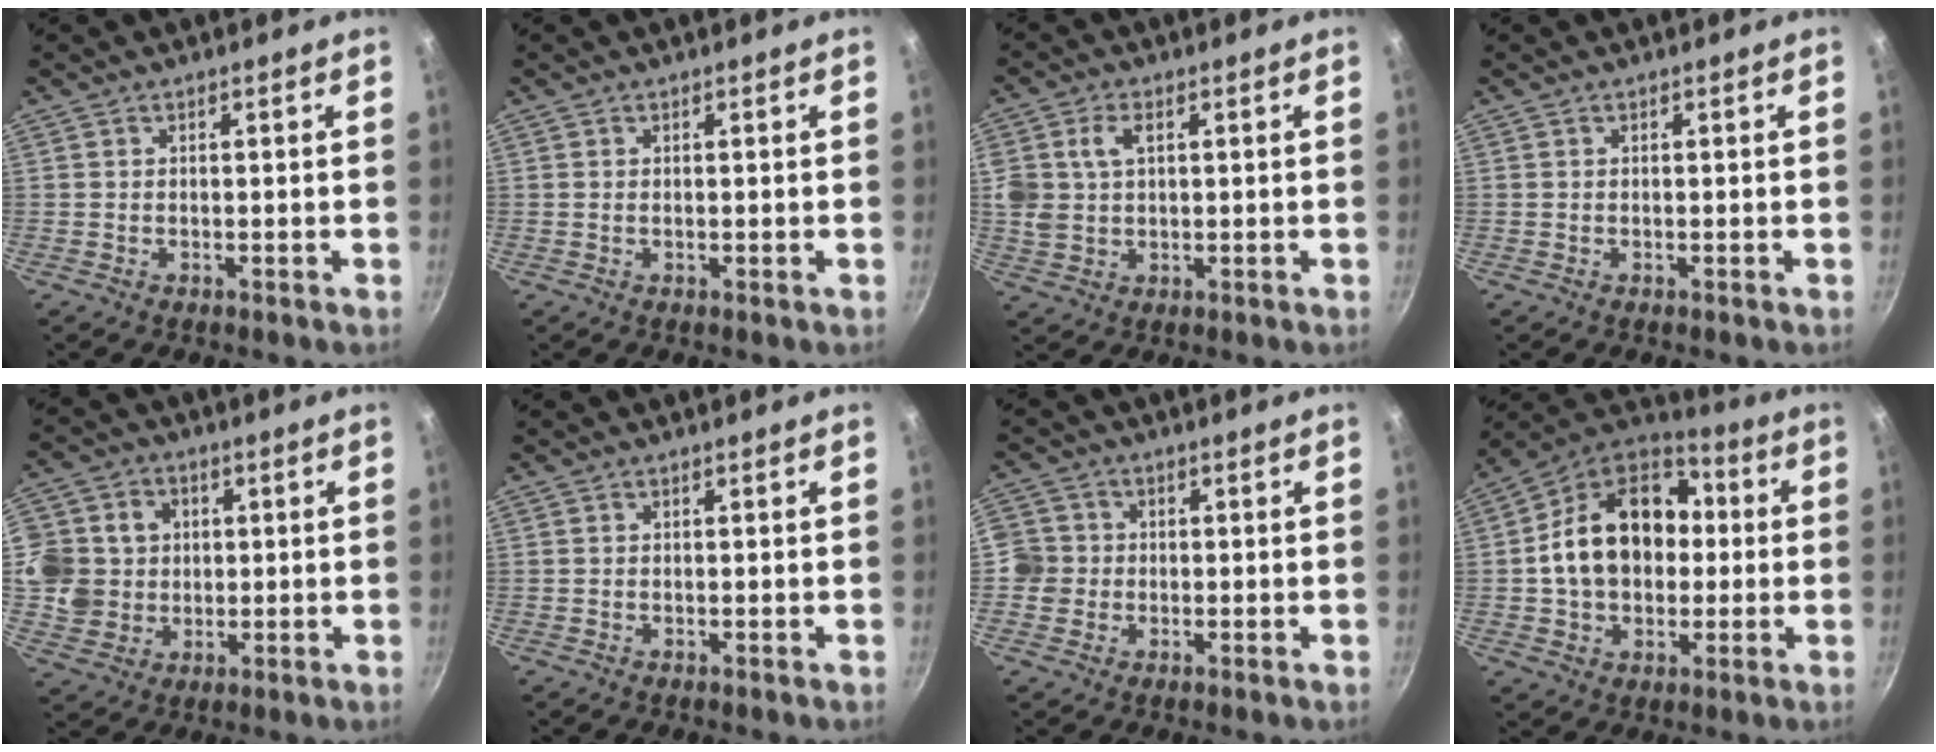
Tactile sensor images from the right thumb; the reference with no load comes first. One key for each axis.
{"total": 0.0}
{"total": 7.6, "fx": 2.1, "fy": 5.2, "fz": 5.1, "tx": -0.090, "ty": 0.000, "tz": 0.039}
{"total": 0.0}
{"total": 12.5, "fx": 1.1, "fy": 11.6, "fz": 4.5, "tx": -0.065, "ty": 0.004, "tz": 0.015}
{"total": 0.0}
{"total": 5.1, "fx": -0.8, "fy": 4.9, "fz": 1.2, "tx": 0.006, "ty": 0.009, "tz": -0.026}
{"total": 20.3, "fx": 0.9, "fy": 15.0, "fz": 13.6, "tx": -0.207, "ty": 0.043, "tz": 0.003}